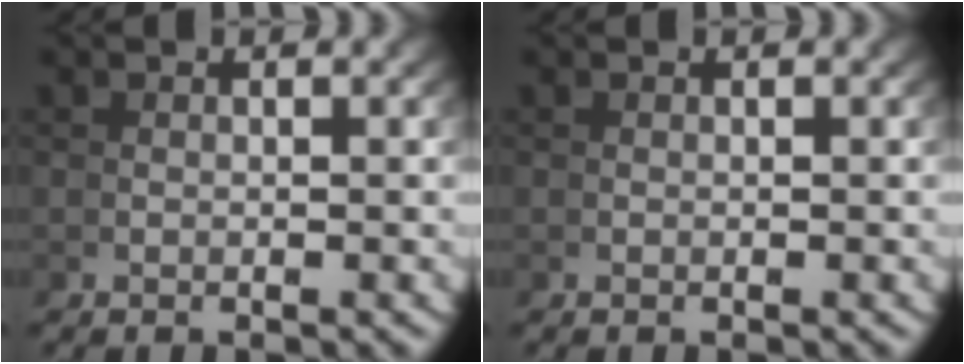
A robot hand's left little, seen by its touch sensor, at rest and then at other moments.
{"total": 0.0}